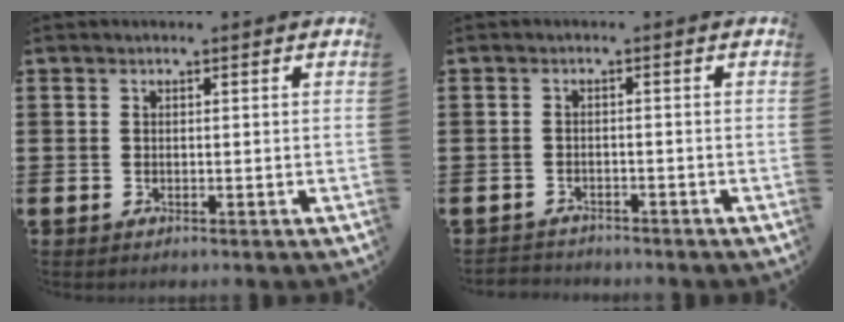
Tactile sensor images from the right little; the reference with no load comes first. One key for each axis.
{"total": 1.3, "fx": -1.3, "fy": 0.2, "fz": -0.2, "tx": 0.000, "ty": 0.003, "tz": -0.029}